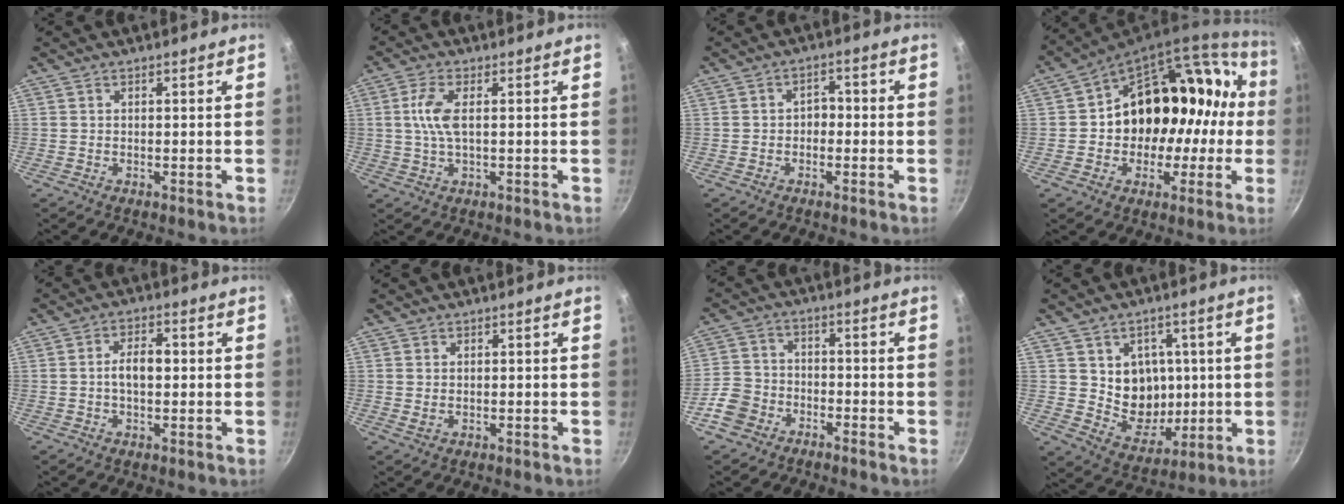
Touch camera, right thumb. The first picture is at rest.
{"total": 4.7, "force": [0.5, 1.6, 4.4], "torque": [-0.103, 0.004, 0.009]}
{"total": 3.1, "force": [-0.7, 2.3, 1.9], "torque": [-0.006, 0.014, -0.015]}
{"total": 22.5, "force": [0.0, 17.7, 13.9], "torque": [-0.152, 0.073, 0.007]}
{"total": 5.2, "force": [-0.1, 2.9, 4.3], "torque": [-0.064, 0.018, -0.006]}
{"total": 1.2, "force": [0.2, 0.9, 0.8], "torque": [-0.015, -0.003, 0.003]}
{"total": 7.0, "force": [-4.3, 4.9, 2.6], "torque": [-0.037, 0.047, -0.091]}
{"total": 11.3, "force": [1.3, 10.0, 5.1], "torque": [-0.033, -0.016, 0.035]}